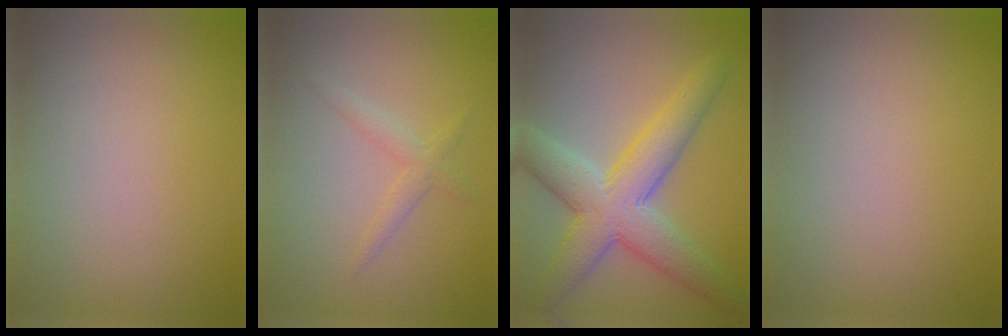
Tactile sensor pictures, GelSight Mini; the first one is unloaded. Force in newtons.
{"total": 1.6, "press": 1.6, "slide": 0.1}
{"total": 7.6, "press": 7.6, "slide": 0.4}
{"total": 0.0}